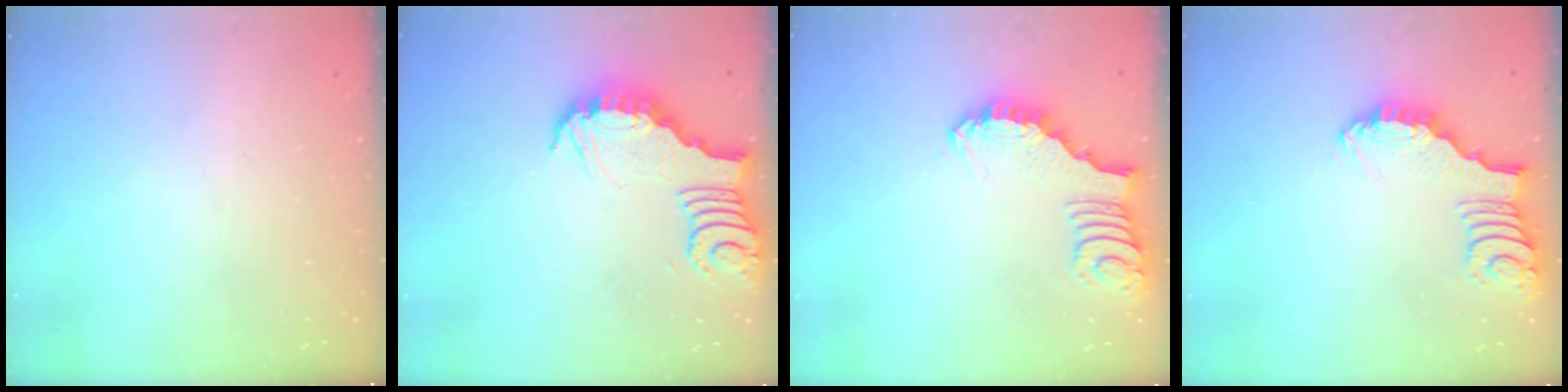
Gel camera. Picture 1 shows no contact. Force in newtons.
{"total": 4.0, "press": 3.9, "slide": 0.5}
{"total": 2.1, "press": 2.1, "slide": 0.4}
{"total": 2.3, "press": 2.3, "slide": 0.3}